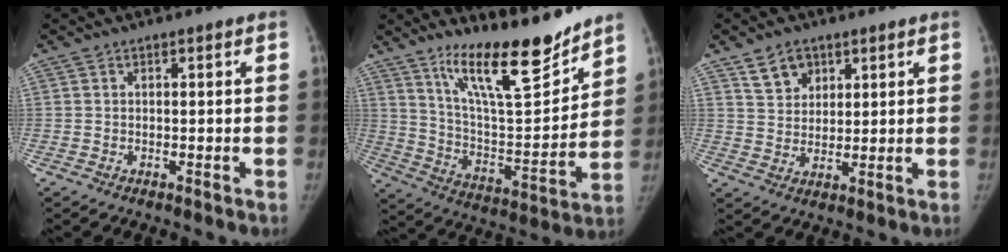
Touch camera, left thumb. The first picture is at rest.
{"total": 18.5, "force": [14.3, 4.2, 10.9], "torque": [-0.135, -0.102, 0.249]}
{"total": 5.8, "force": [3.6, 4.1, 2.1], "torque": [-0.010, -0.024, 0.071]}